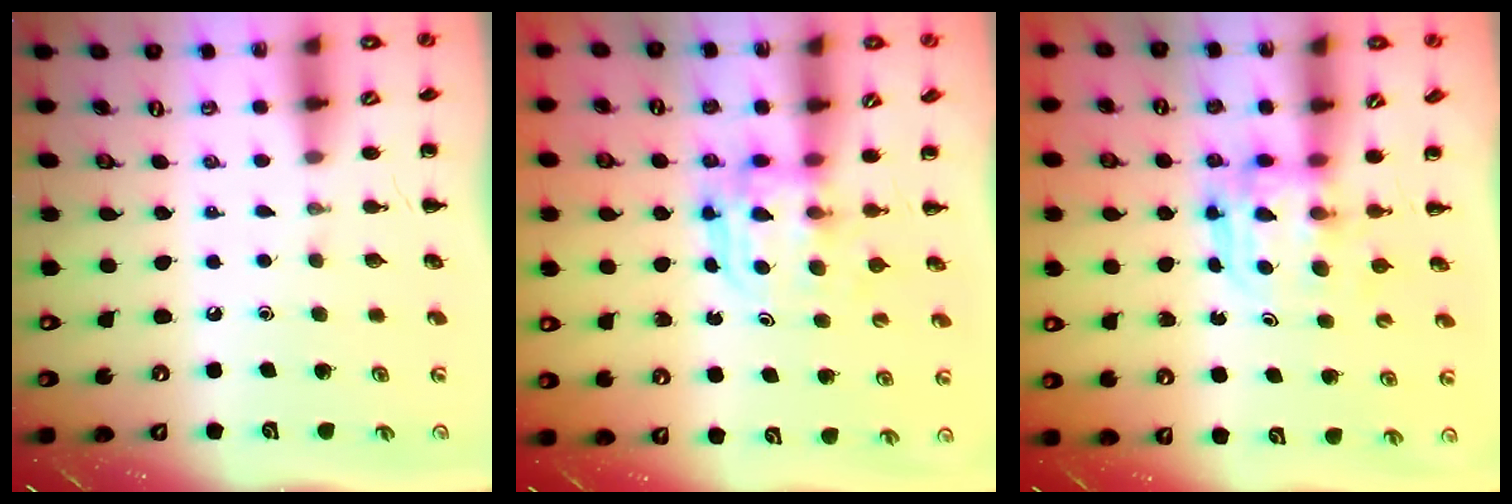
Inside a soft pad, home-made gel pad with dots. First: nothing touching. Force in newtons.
{"total": 3.7, "press": 3.7, "slide": 0.2}
{"total": 3.8, "press": 3.7, "slide": 0.2}